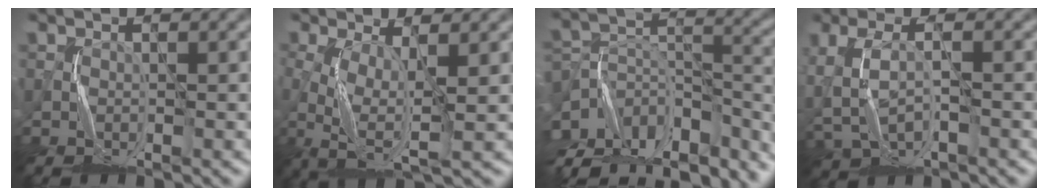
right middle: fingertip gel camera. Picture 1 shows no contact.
{"total": 4.3, "force": [-0.7, 1.5, 4.0], "torque": [-0.092, -0.006, -0.012]}
{"total": 11.3, "force": [-8.5, 4.9, 5.7], "torque": [-0.104, 0.025, -0.115]}
{"total": 3.0, "force": [-0.2, 1.8, 2.4], "torque": [-0.068, -0.002, -0.002]}